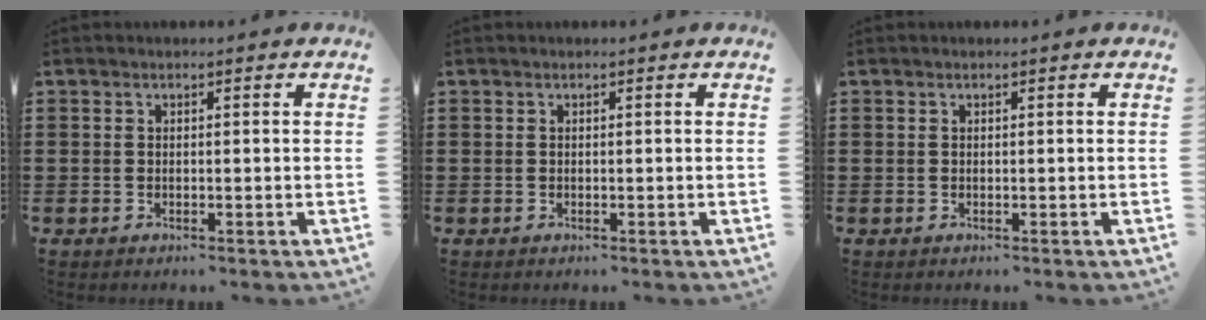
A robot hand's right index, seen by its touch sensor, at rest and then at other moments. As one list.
[{"total": 0.0}, {"total": 0.0}]